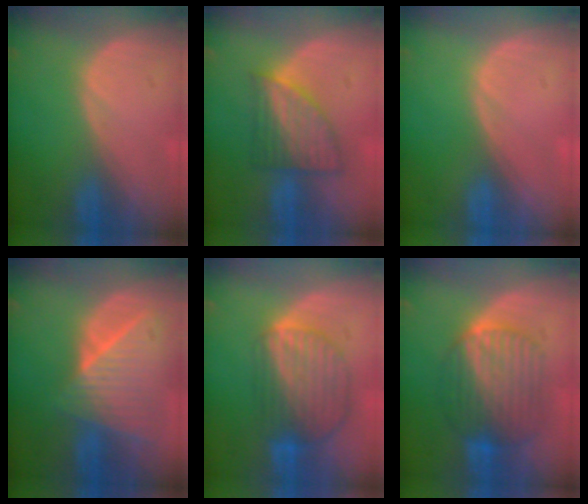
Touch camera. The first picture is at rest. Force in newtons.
{"total": 6.9, "press": 6.5, "slide": 2.5}
{"total": 0.0}
{"total": 9.0, "press": 8.1, "slide": 4.1}
{"total": 8.7, "press": 7.6, "slide": 4.1}
{"total": 8.9, "press": 8.9, "slide": 0.5}